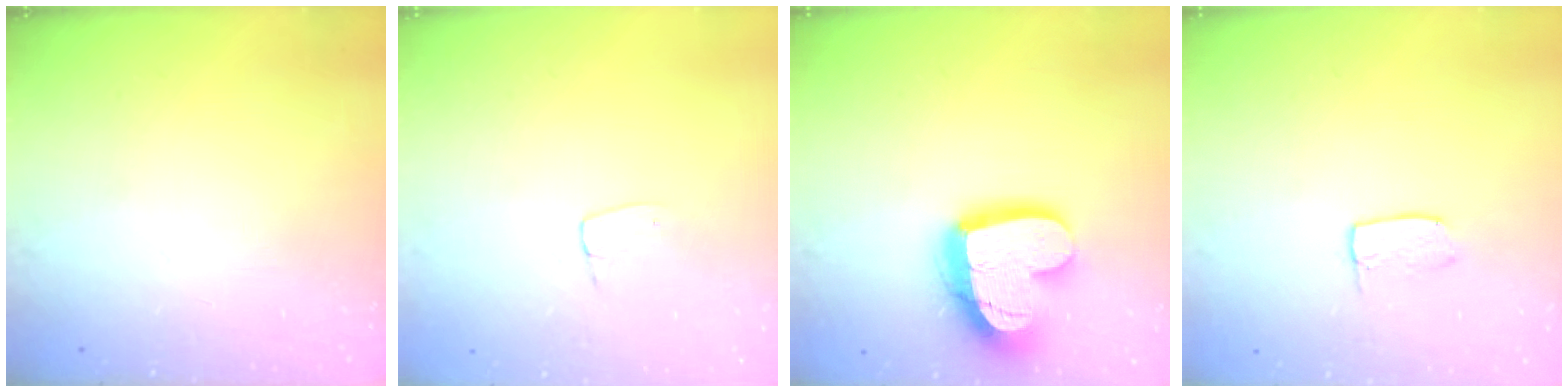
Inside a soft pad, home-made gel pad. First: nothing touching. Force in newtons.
{"total": 4.1, "press": 4.1, "slide": 0.3}
{"total": 17.0, "press": 17.0, "slide": 1.5}
{"total": 3.8, "press": 3.8, "slide": 0.2}